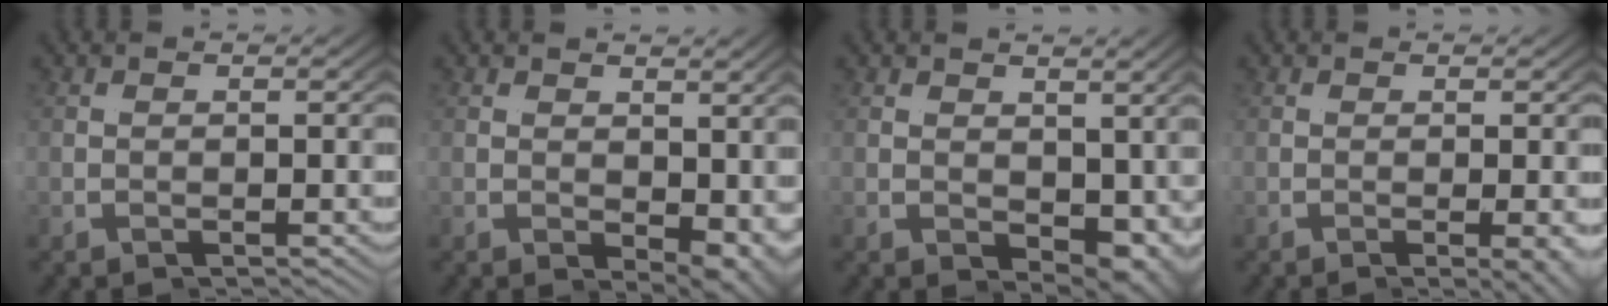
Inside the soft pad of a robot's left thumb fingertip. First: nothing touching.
{"total": 2.3, "force": [0.9, 0.6, 2.1], "torque": [-0.033, 0.005, 0.014]}
{"total": 4.3, "force": [0.7, 2.5, 3.4], "torque": [-0.051, -0.002, 0.013]}
{"total": 1.6, "force": [-0.2, -0.6, 1.4], "torque": [-0.022, 0.004, -0.010]}